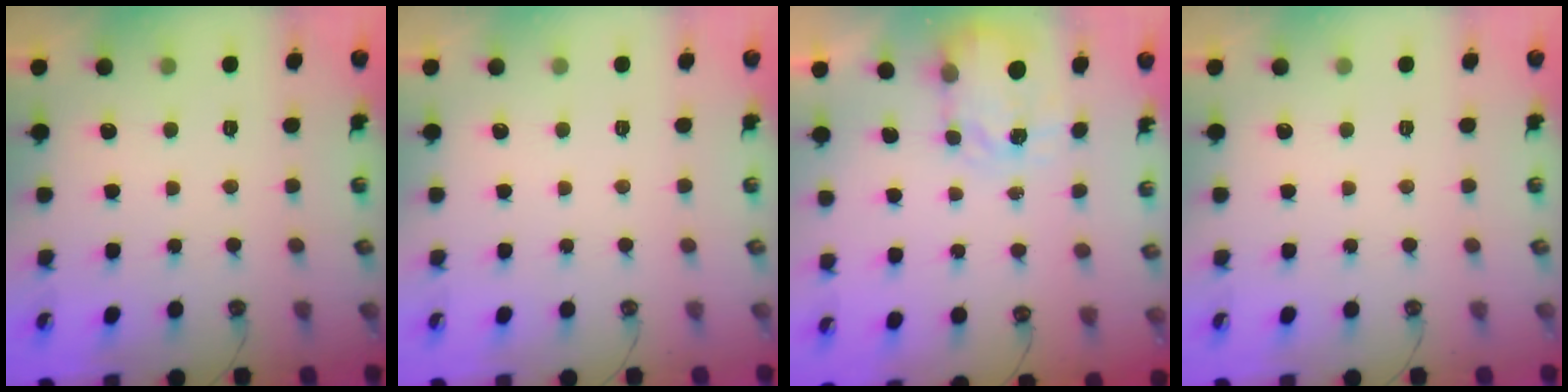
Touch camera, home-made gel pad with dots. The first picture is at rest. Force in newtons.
{"total": 0.0}
{"total": 3.8, "press": 3.8, "slide": 0.5}
{"total": 0.0}